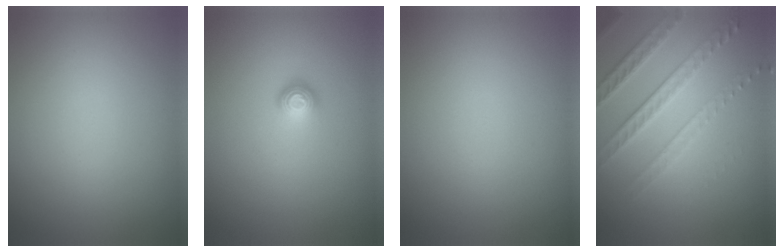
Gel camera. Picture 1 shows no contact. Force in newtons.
{"total": 1.0, "press": 0.9, "slide": 0.4}
{"total": 0.0}
{"total": 3.5, "press": 3.1, "slide": 1.7}